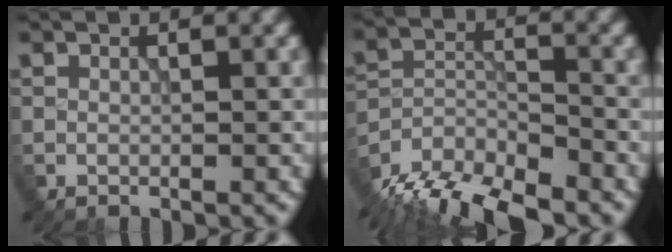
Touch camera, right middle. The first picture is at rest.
{"total": 10.3, "force": [-8.8, 3.3, 4.3], "torque": [-0.075, -0.017, -0.153]}